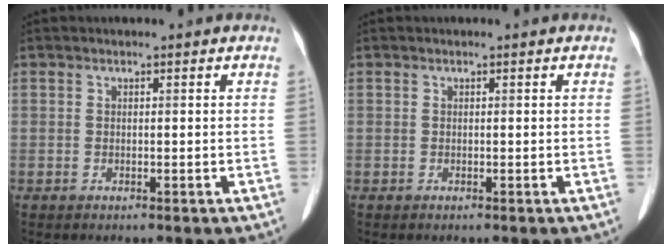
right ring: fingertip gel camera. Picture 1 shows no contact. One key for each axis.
{"total": 0.0}